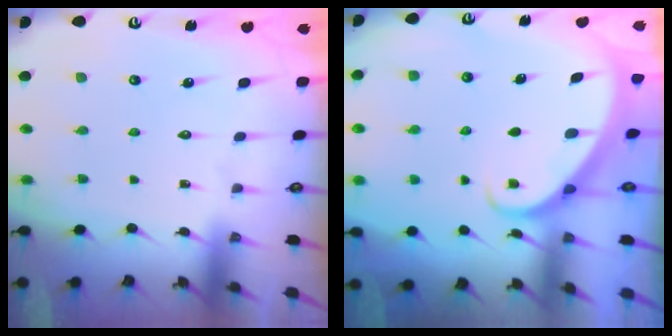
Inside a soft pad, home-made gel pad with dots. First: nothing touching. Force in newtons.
{"total": 2.8, "press": 2.8, "slide": 0.2}